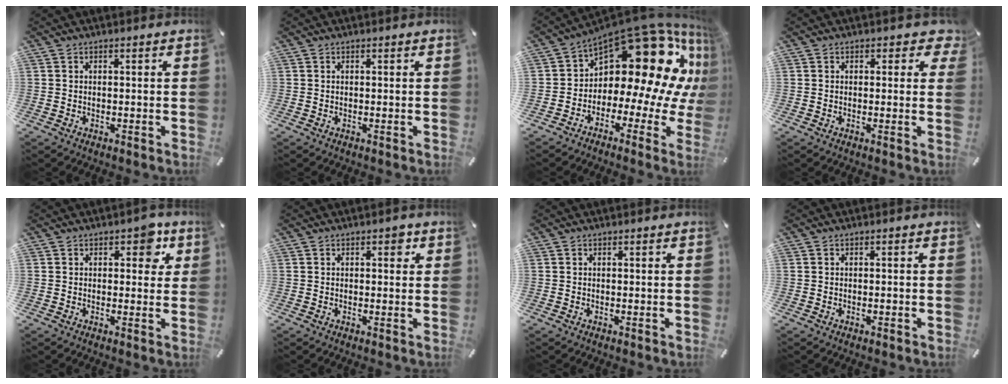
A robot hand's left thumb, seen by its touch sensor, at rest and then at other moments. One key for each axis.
{"total": 0.0}
{"total": 19.4, "fx": 8.7, "fy": 10.5, "fz": 13.8, "tx": -0.201, "ty": -0.082, "tz": 0.148}
{"total": 2.7, "fx": 1.0, "fy": 1.8, "fz": 1.7, "tx": -0.011, "ty": 0.001, "tz": 0.012}
{"total": 5.1, "fx": 2.3, "fy": 2.9, "fz": 3.4, "tx": -0.021, "ty": -0.008, "tz": 0.026}
{"total": 2.2, "fx": 0.7, "fy": 1.2, "fz": 1.6, "tx": -0.011, "ty": -0.001, "tz": 0.004}
{"total": 0.0}
{"total": 0.6, "fx": -0.3, "fy": 0.2, "fz": 0.5, "tx": -0.010, "ty": -0.004, "tz": -0.005}